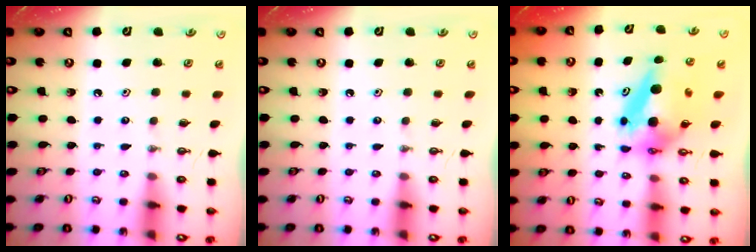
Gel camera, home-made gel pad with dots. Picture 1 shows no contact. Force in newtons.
{"total": 0.0}
{"total": 6.8, "press": 6.7, "slide": 1.0}